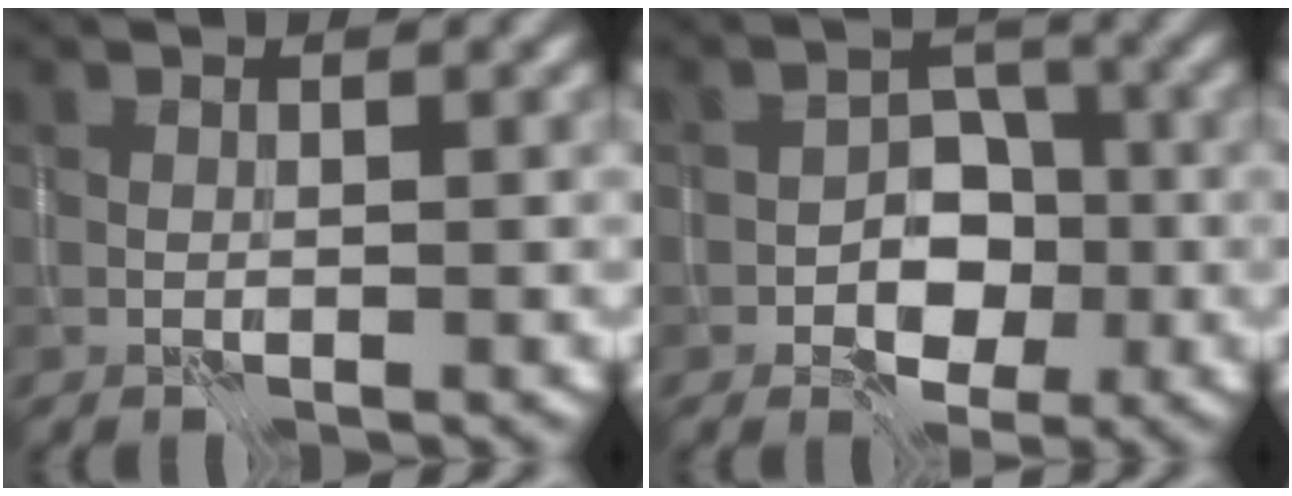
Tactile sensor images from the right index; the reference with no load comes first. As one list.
[{"total": 4.3, "force": [-1.3, 3.2, 2.5], "torque": [-0.002, 0.003, -0.032]}]